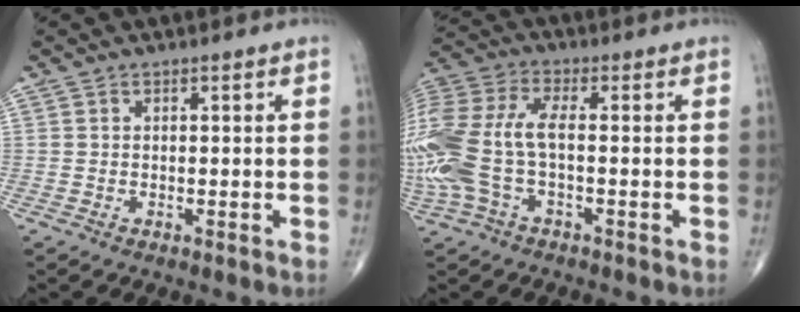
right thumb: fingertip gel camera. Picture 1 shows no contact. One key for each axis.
{"total": 17.2, "fx": -2.4, "fy": 8.1, "fz": 15.0, "tx": -0.377, "ty": 0.020, "tz": -0.045}